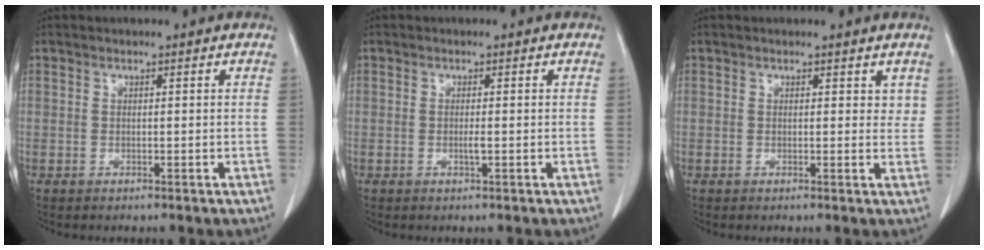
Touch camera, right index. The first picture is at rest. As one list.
[{"total": 0.9, "force": [-0.2, -0.1, 0.9], "torque": [-0.020, -0.002, -0.002]}, {"total": 1.9, "force": [1.2, 1.3, 0.7], "torque": [0.007, -0.003, 0.010]}]